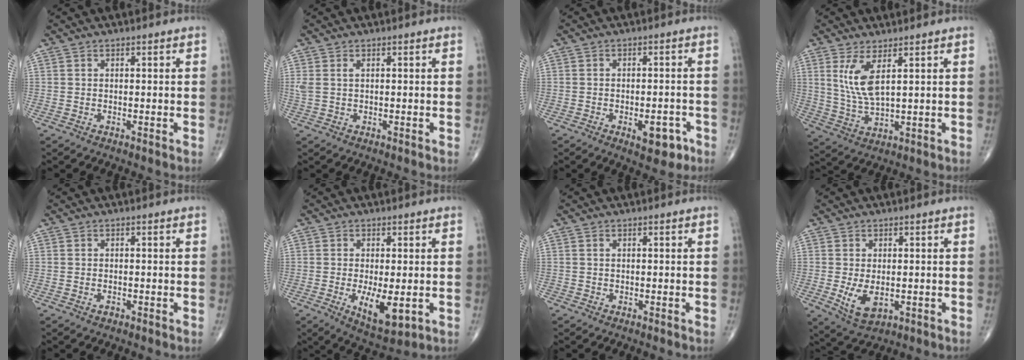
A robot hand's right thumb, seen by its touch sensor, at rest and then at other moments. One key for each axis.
{"total": 1.9, "fx": 0.6, "fy": 0.9, "fz": 1.6, "tx": -0.048, "ty": 0.015, "tz": 0.020}
{"total": 5.9, "fx": -2.8, "fy": 2.8, "fz": 4.4, "tx": -0.041, "ty": 0.013, "tz": -0.032}
{"total": 7.1, "fx": 2.8, "fy": 2.1, "fz": 6.2, "tx": -0.133, "ty": -0.025, "tz": 0.067}
{"total": 0.8, "fx": -0.5, "fy": 0.5, "fz": 0.5, "tx": -0.007, "ty": 0.002, "tz": -0.008}
{"total": 8.2, "fx": -1.7, "fy": 3.3, "fz": 7.3, "tx": -0.114, "ty": -0.020, "tz": -0.019}
{"total": 0.0}
{"total": 5.9, "fx": -0.9, "fy": 3.4, "fz": 4.8, "tx": -0.085, "ty": -0.015, "tz": -0.007}